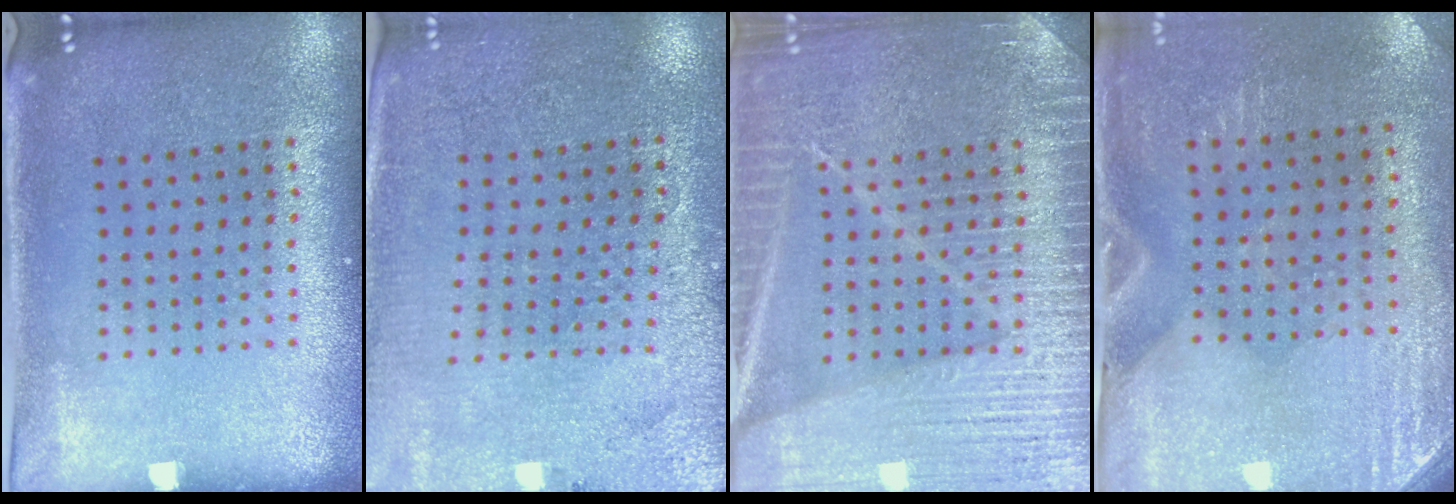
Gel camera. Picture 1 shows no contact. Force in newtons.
{"total": 2.8, "press": 2.8, "slide": 0.5}
{"total": 6.8, "press": 6.8, "slide": 1.0}
{"total": 3.0, "press": 2.6, "slide": 1.4}